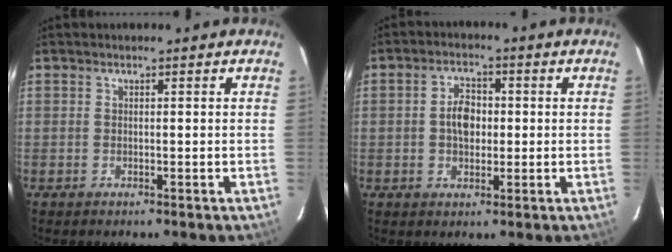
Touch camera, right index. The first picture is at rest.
{"total": 5.2, "force": [0.0, 3.5, 3.8], "torque": [-0.066, 0.011, 0.001]}